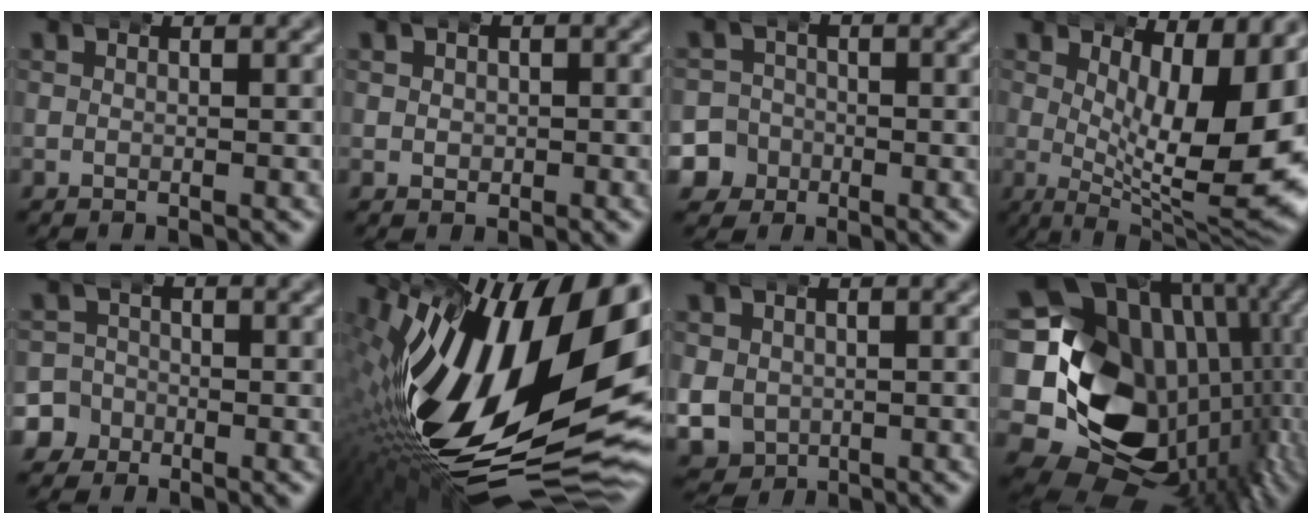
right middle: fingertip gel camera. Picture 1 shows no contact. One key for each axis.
{"total": 1.6, "fx": 0.1, "fy": 1.5, "fz": 0.3, "tx": -0.012, "ty": -0.001, "tz": -0.002}
{"total": 7.5, "fx": -2.5, "fy": 6.9, "fz": 1.6, "tx": -0.054, "ty": -0.022, "tz": -0.054}
{"total": 10.4, "fx": 0.3, "fy": 4.5, "fz": 9.4, "tx": -0.126, "ty": -0.033, "tz": 0.016}
{"total": 5.5, "fx": -2.0, "fy": 5.0, "fz": 1.0, "tx": -0.037, "ty": -0.011, "tz": -0.046}
{"total": 23.6, "fx": -0.9, "fy": 10.9, "fz": 20.9, "tx": -0.329, "ty": -0.004, "tz": 0.002}
{"total": 7.2, "fx": -1.4, "fy": 6.5, "fz": 2.6, "tx": -0.091, "ty": -0.038, "tz": -0.015}
{"total": 25.9, "fx": -2.4, "fy": 19.4, "fz": 17.0, "tx": -0.283, "ty": -0.062, "tz": -0.033}